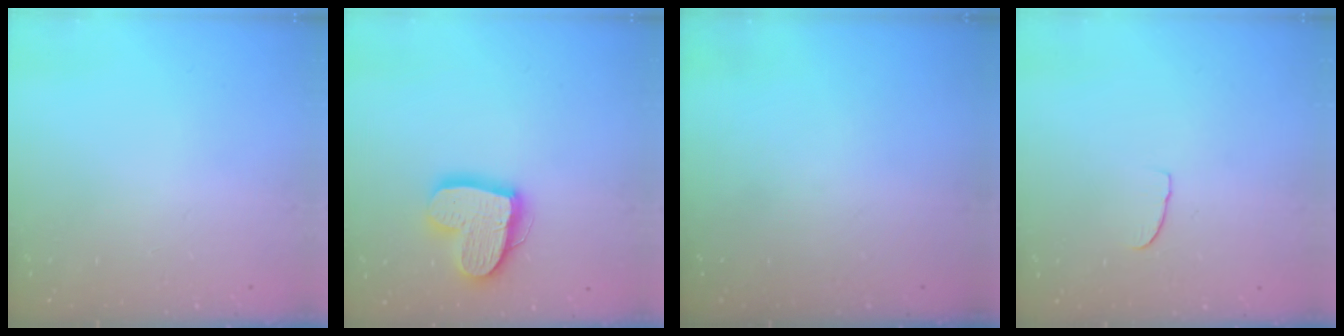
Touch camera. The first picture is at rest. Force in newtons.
{"total": 16.5, "press": 16.5, "slide": 1.6}
{"total": 0.0}
{"total": 4.2, "press": 4.2, "slide": 0.4}